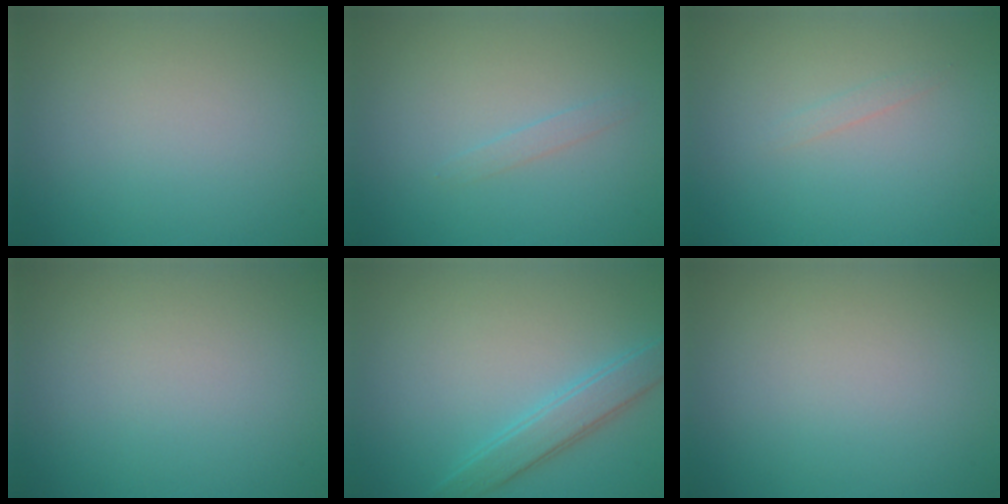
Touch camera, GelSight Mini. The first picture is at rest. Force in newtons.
{"total": 0.8, "press": 0.8, "slide": 0.1}
{"total": 0.6, "press": 0.6, "slide": 0.0}
{"total": 0.0}
{"total": 2.8, "press": 2.8, "slide": 0.1}
{"total": 0.0}